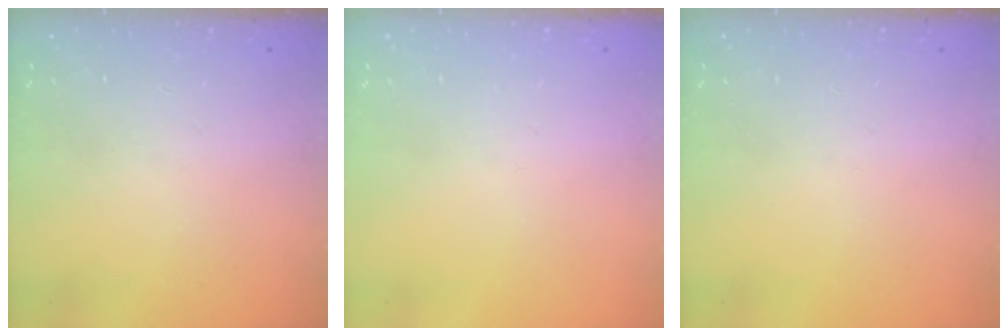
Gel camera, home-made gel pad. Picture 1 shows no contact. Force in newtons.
{"total": 0.0}
{"total": 0.0}